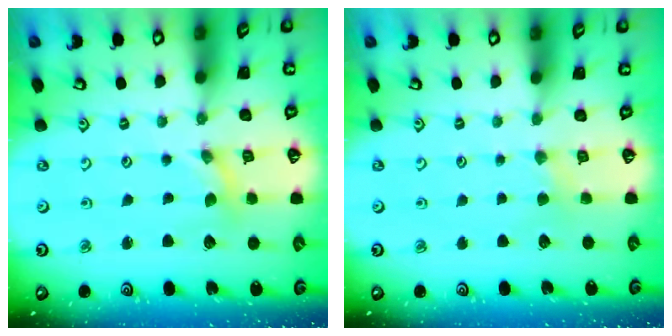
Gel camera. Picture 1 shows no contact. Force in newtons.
{"total": 1.8, "press": 1.8, "slide": 0.4}